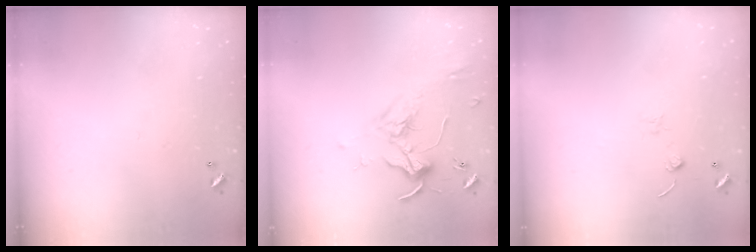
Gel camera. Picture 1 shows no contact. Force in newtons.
{"total": 1.8, "press": 1.7, "slide": 0.7}
{"total": 0.0}